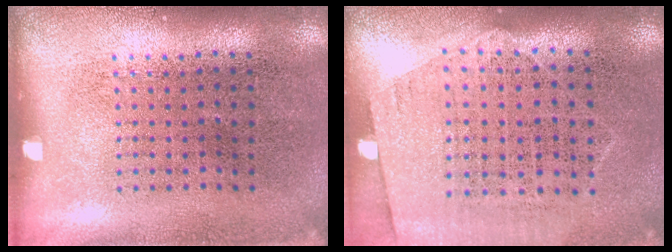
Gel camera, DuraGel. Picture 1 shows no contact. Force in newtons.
{"total": 1.3, "press": 1.1, "slide": 0.7}